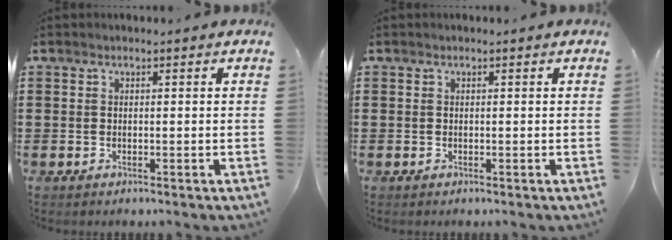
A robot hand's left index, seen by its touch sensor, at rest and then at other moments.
{"total": 0.0}